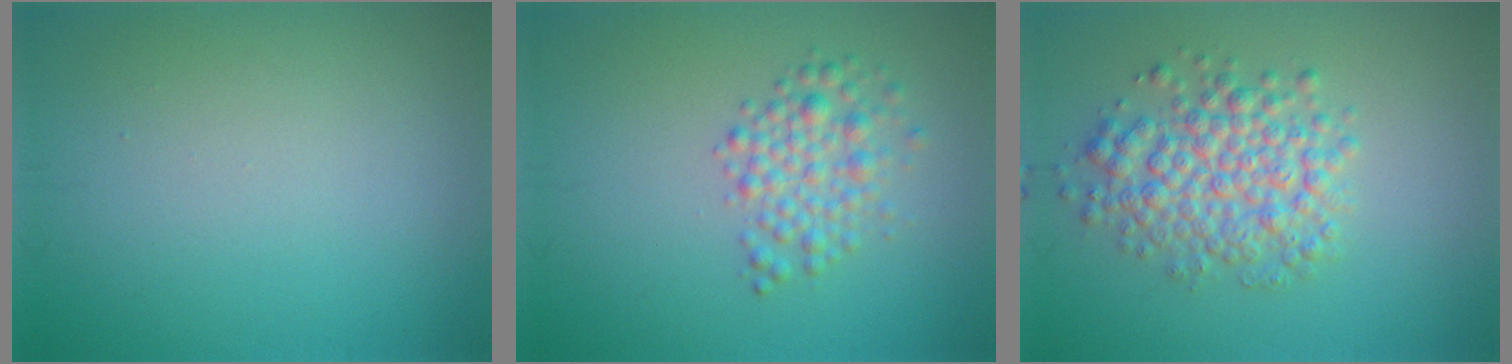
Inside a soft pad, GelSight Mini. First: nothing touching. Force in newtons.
{"total": 2.9, "press": 2.9, "slide": 0.1}
{"total": 5.0, "press": 5.0, "slide": 0.2}